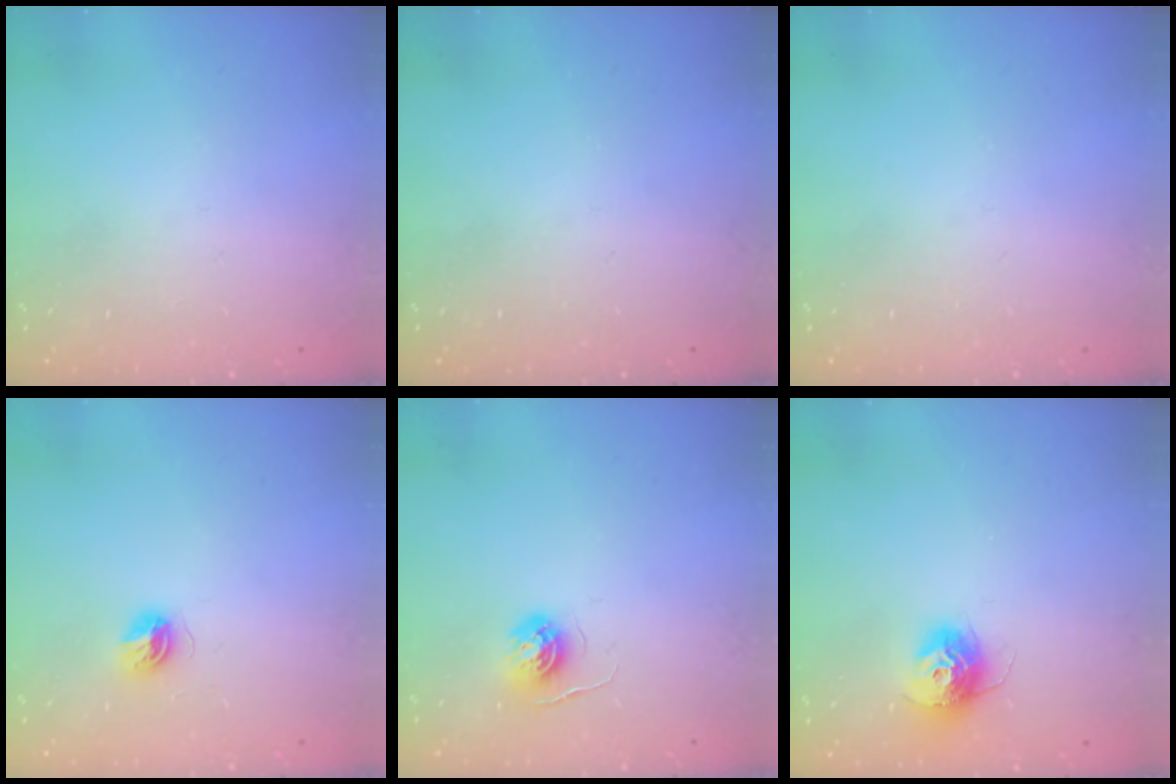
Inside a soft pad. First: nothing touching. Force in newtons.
{"total": 0.0}
{"total": 0.0}
{"total": 4.6, "press": 4.6, "slide": 0.6}
{"total": 4.3, "press": 4.3, "slide": 0.5}
{"total": 11.5, "press": 11.4, "slide": 0.8}